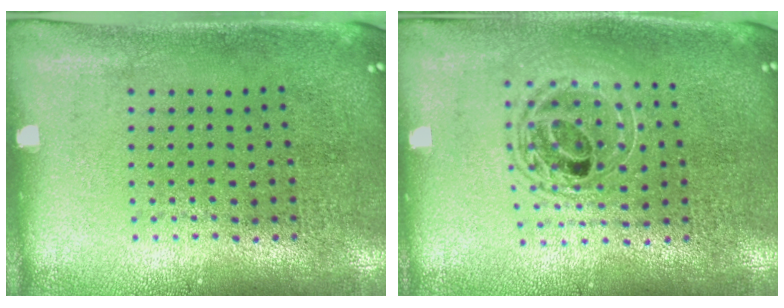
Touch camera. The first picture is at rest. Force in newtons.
{"total": 1.7, "press": 1.4, "slide": 1.0}